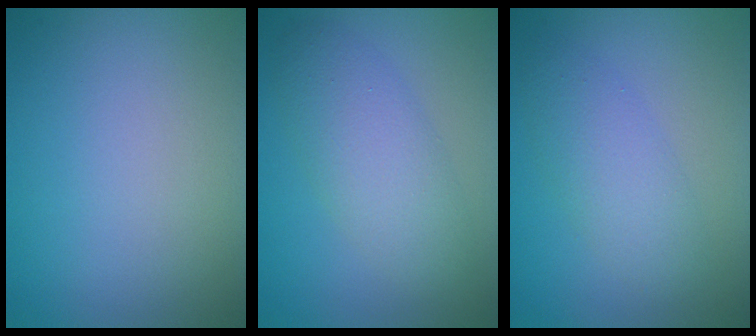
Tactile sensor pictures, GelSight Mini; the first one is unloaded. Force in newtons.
{"total": 4.4, "press": 4.4, "slide": 0.1}
{"total": 2.3, "press": 2.3, "slide": 0.2}